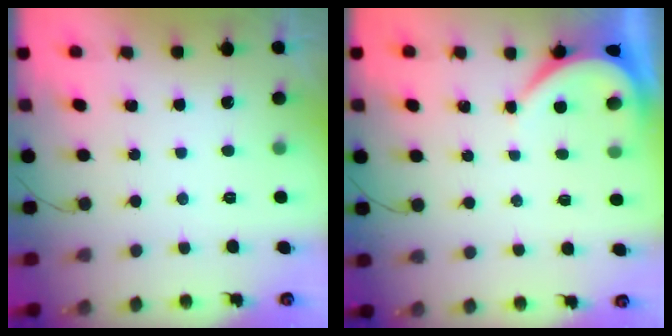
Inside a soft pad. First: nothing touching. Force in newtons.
{"total": 4.0, "press": 3.9, "slide": 0.5}